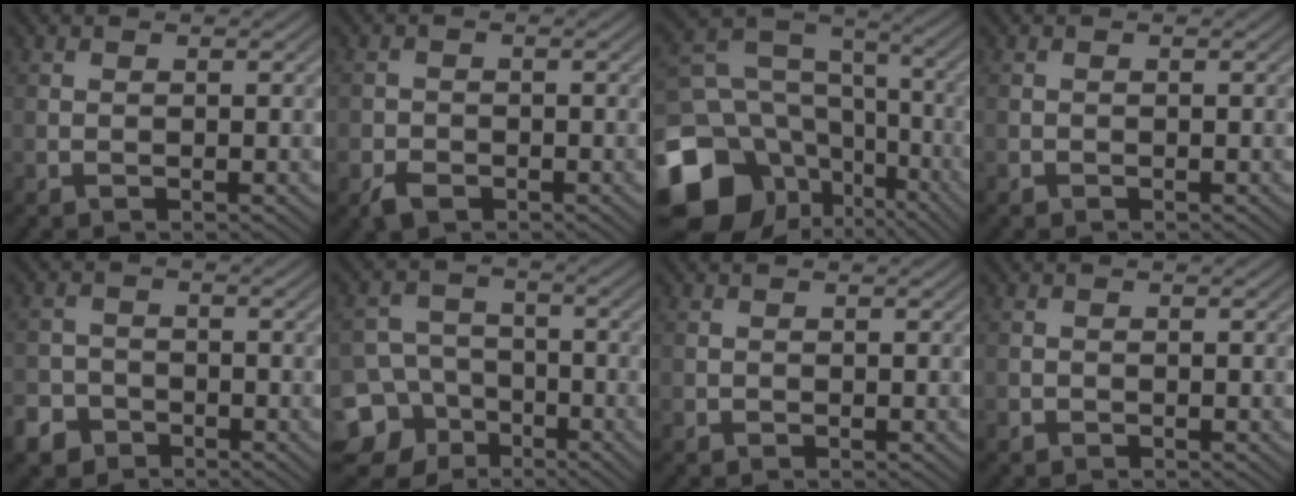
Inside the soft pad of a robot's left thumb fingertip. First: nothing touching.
{"total": 2.5, "force": [-1.4, 1.7, 1.0], "torque": [-0.018, -0.006, -0.033]}
{"total": 19.0, "force": [-8.4, 14.7, 8.7], "torque": [-0.236, -0.031, -0.127]}
{"total": 0.0}
{"total": 4.1, "force": [-2.9, 2.6, 1.0], "torque": [-0.020, 0.000, -0.059]}
{"total": 11.1, "force": [-5.7, 9.1, 2.7], "torque": [-0.080, -0.027, -0.110]}
{"total": 0.0}
{"total": 0.6, "force": [-0.4, 0.4, 0.0], "torque": [0.002, -0.002, -0.007]}